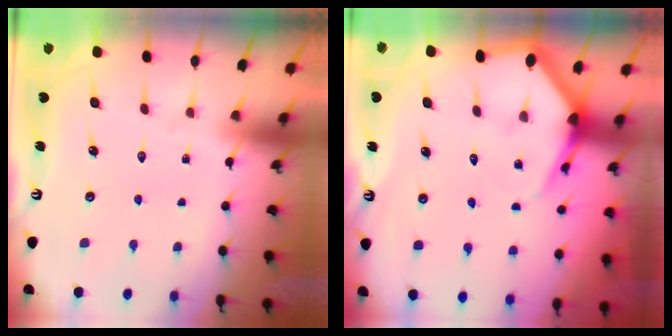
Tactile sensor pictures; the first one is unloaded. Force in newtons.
{"total": 5.1, "press": 5.0, "slide": 0.5}